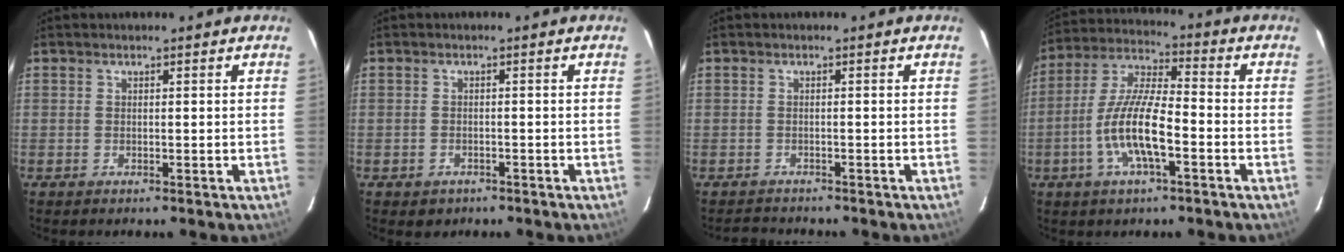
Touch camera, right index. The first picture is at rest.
{"total": 2.3, "force": [-1.3, 1.9, 0.5], "torque": [-0.015, 0.002, -0.013]}
{"total": 2.5, "force": [-2.4, 0.6, 0.0], "torque": [-0.006, 0.004, -0.041]}
{"total": 12.5, "force": [-4.3, 3.2, 11.2], "torque": [-0.235, -0.002, -0.083]}